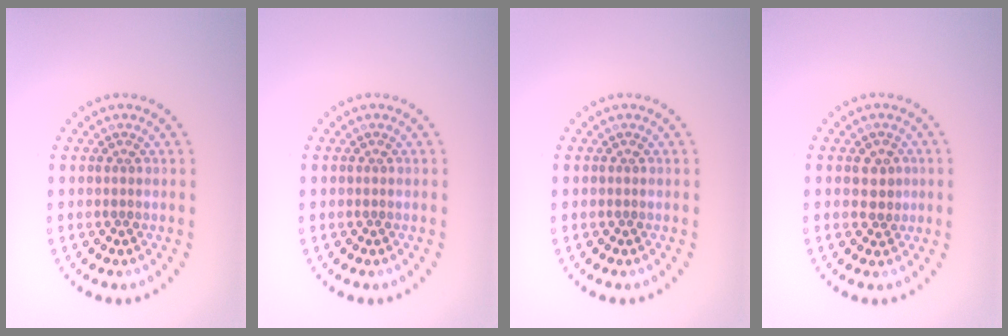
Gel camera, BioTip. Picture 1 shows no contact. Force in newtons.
{"total": 0.0}
{"total": 0.0}
{"total": 1.7, "press": 1.7, "slide": 0.3}